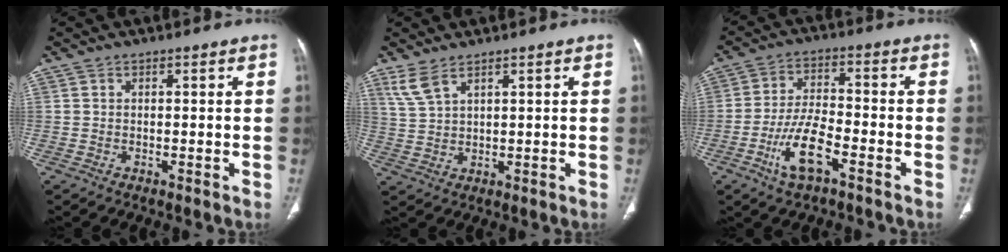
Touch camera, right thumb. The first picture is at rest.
{"total": 4.3, "force": [3.2, 1.3, 2.7], "torque": [-0.057, -0.006, 0.077]}
{"total": 9.6, "force": [-4.8, 3.4, 7.6], "torque": [-0.153, 0.024, -0.088]}